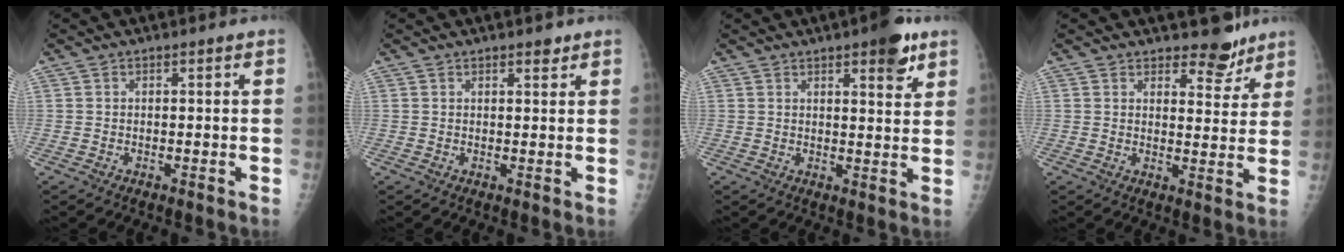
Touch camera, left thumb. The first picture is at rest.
{"total": 1.8, "force": [1.3, 0.7, 1.0], "torque": [-0.005, -0.007, 0.016]}
{"total": 6.8, "force": [4.0, 2.1, 5.0], "torque": [-0.053, -0.019, 0.048]}
{"total": 5.9, "force": [5.0, 2.6, 1.8], "torque": [0.004, -0.039, 0.070]}